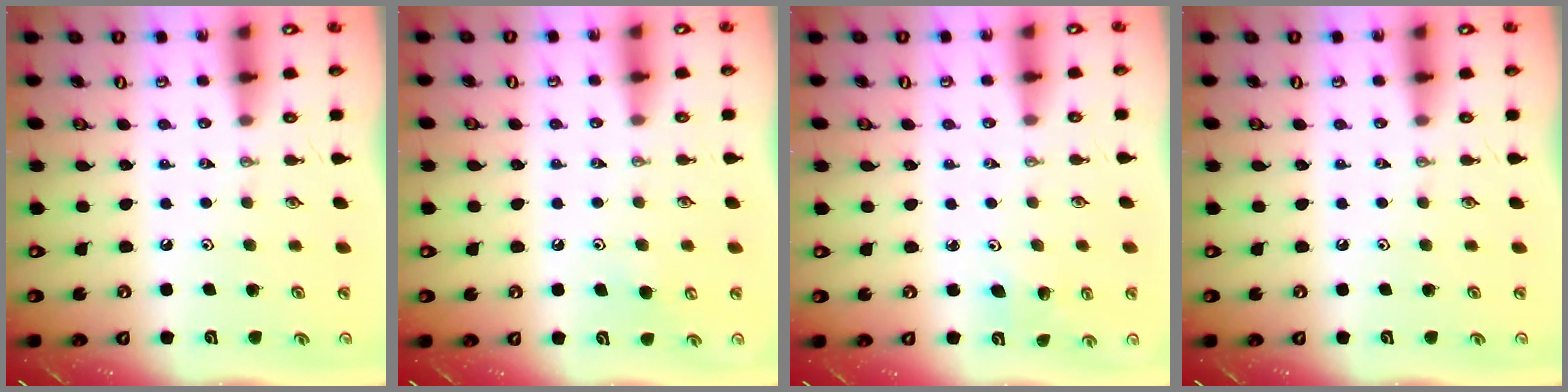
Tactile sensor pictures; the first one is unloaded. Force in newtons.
{"total": 4.8, "press": 4.7, "slide": 1.0}
{"total": 3.8, "press": 3.7, "slide": 0.9}
{"total": 0.0}